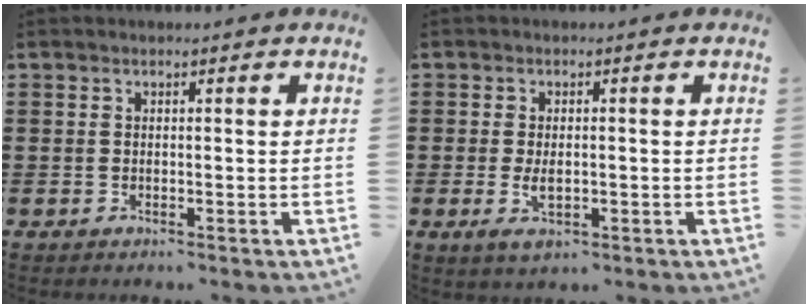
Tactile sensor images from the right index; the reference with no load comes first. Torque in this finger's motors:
{"motor_torque": [1.40, 0.73, 0.23, 0.06]}